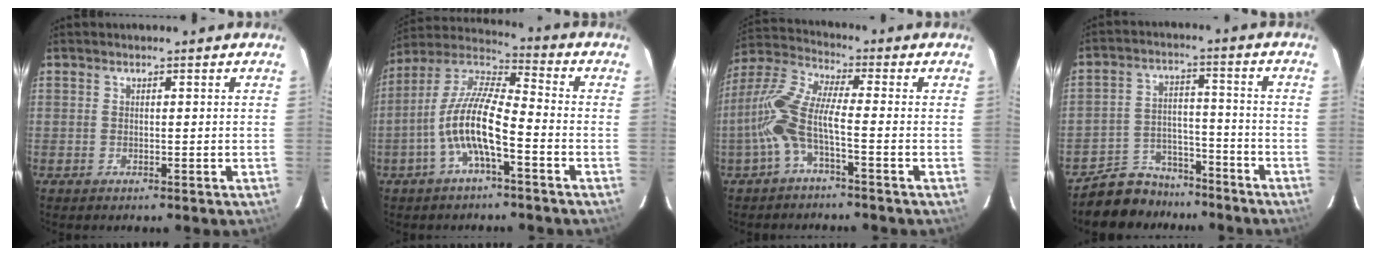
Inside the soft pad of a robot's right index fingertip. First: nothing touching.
{"total": 11.7, "force": [-4.4, 2.8, 10.4], "torque": [-0.216, 0.006, -0.087]}
{"total": 9.4, "force": [-3.1, 1.5, 8.7], "torque": [-0.203, 0.009, -0.065]}
{"total": 10.6, "force": [-8.9, 5.5, 1.7], "torque": [-0.050, 0.031, -0.131]}